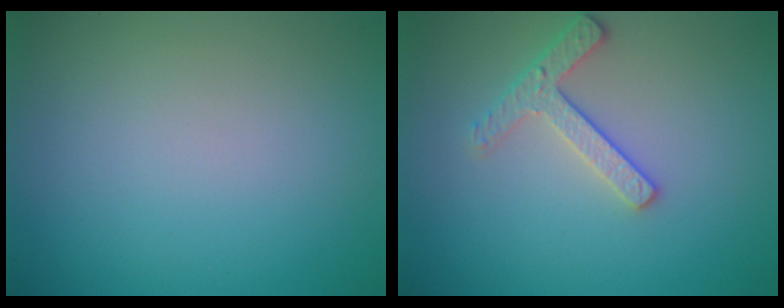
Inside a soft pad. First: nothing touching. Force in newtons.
{"total": 2.5, "press": 2.4, "slide": 0.7}